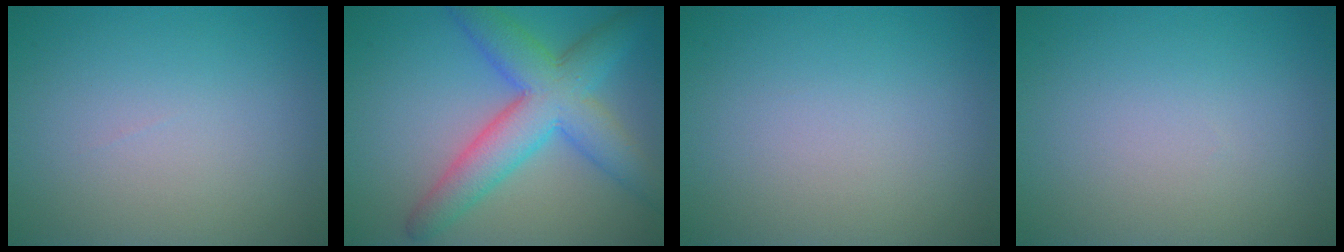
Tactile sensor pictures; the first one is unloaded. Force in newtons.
{"total": 7.7, "press": 7.7, "slide": 0.1}
{"total": 0.0}
{"total": 0.0}